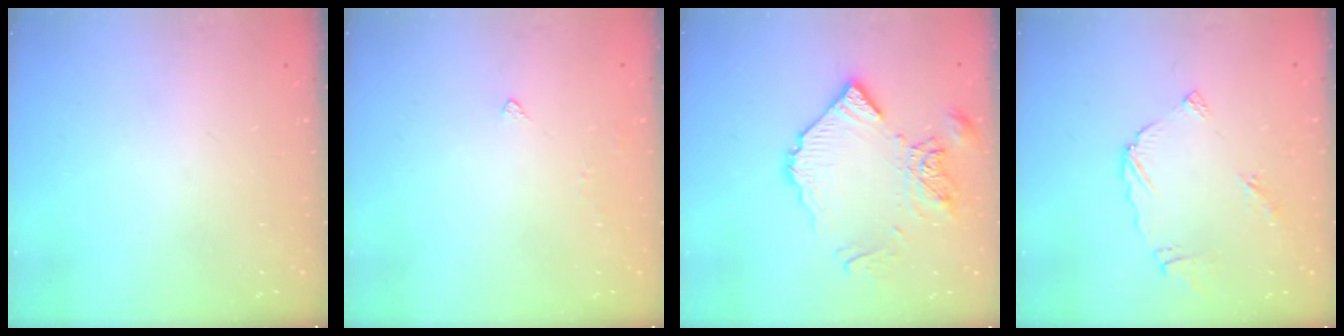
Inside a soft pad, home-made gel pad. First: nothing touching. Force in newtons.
{"total": 2.9, "press": 2.8, "slide": 0.8}
{"total": 13.0, "press": 12.9, "slide": 1.4}
{"total": 6.4, "press": 6.4, "slide": 0.6}